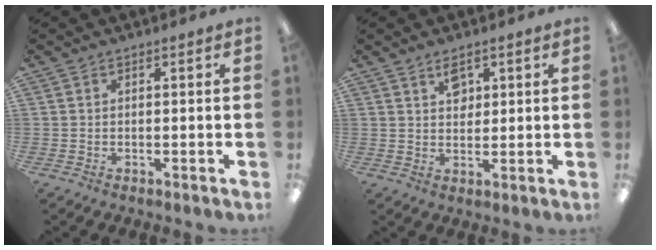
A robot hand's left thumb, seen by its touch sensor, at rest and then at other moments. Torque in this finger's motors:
{"motor_torque": [-0.02, 0.09, -0.03, 0.44, -0.01]}